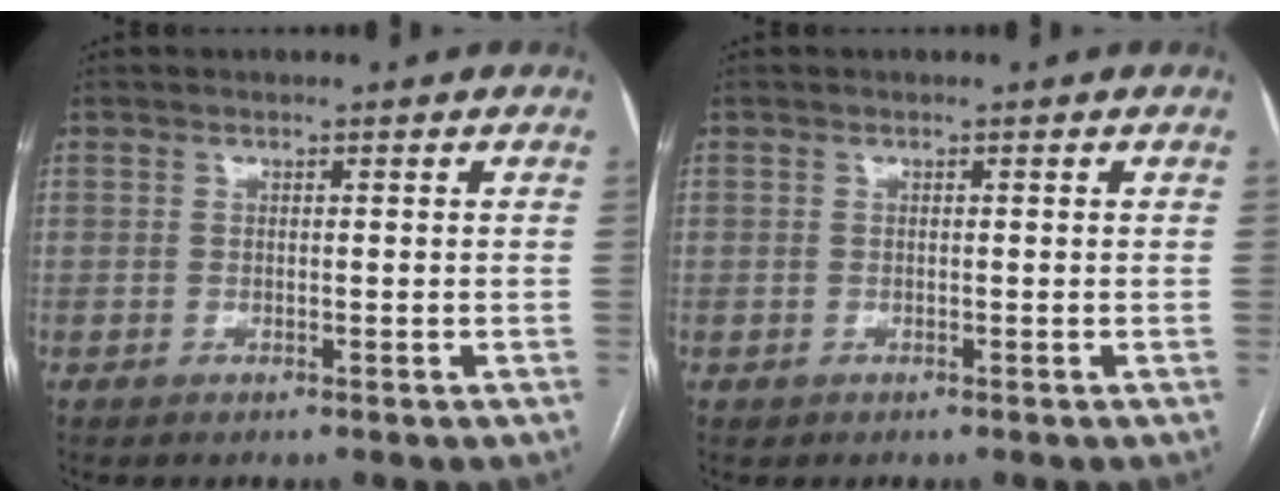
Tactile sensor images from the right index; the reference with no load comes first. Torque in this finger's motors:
{"motor_torque": [-0.31, 0.02, -0.82, -0.21]}